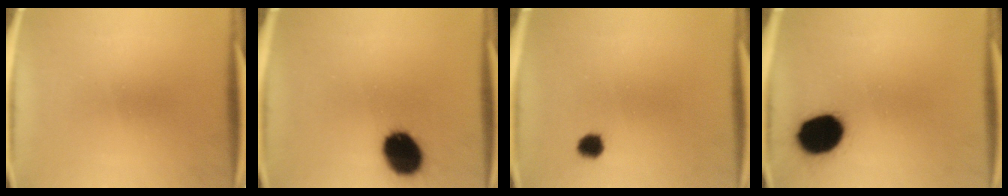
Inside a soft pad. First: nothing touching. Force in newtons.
{"total": 13.5}
{"total": 2.7}
{"total": 14.4}